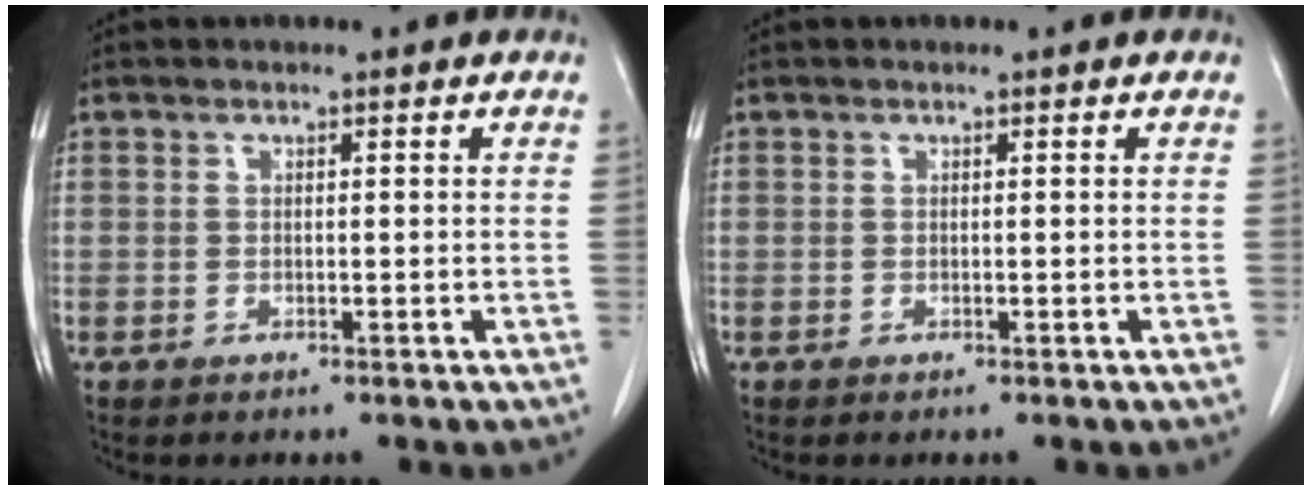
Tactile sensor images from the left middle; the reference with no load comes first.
{"total": 0.0}